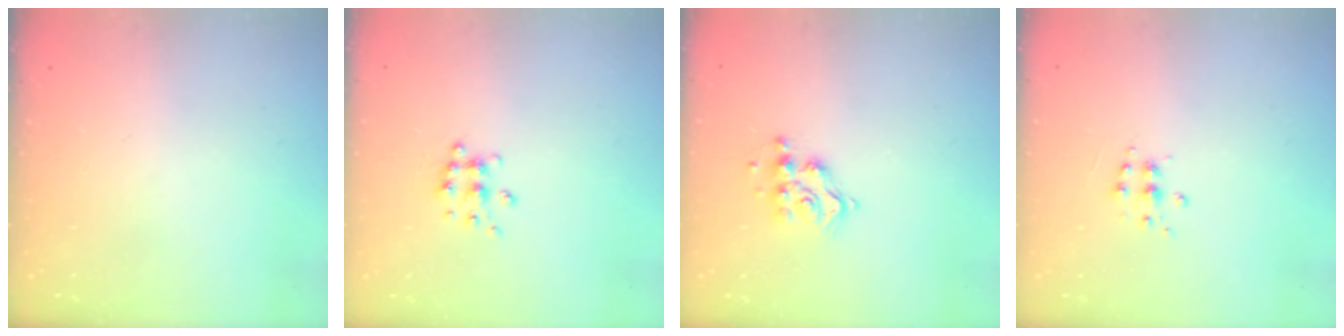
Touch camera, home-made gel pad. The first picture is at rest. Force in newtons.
{"total": 6.5, "press": 6.5, "slide": 0.6}
{"total": 9.7, "press": 9.7, "slide": 0.5}
{"total": 4.9, "press": 4.9, "slide": 0.6}